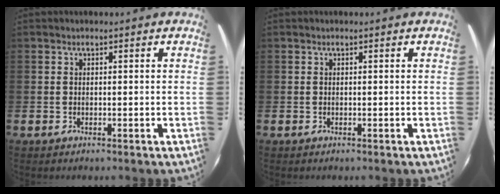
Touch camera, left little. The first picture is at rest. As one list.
[{"total": 0.0}]